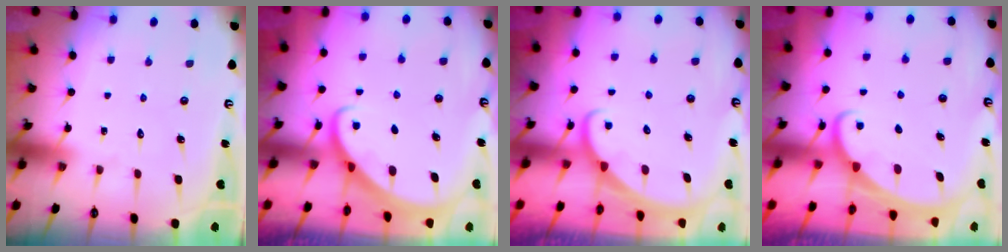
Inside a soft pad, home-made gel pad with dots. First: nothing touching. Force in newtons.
{"total": 2.6, "press": 2.6, "slide": 0.2}
{"total": 2.0, "press": 2.0, "slide": 0.1}
{"total": 1.6, "press": 1.6, "slide": 0.0}